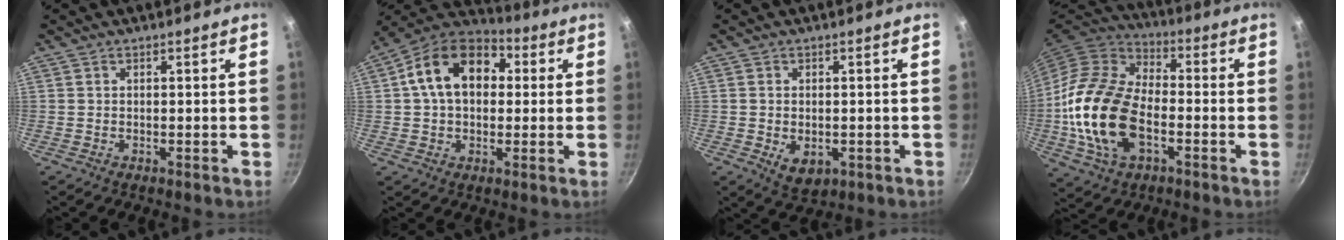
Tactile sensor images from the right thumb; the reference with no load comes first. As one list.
[{"total": 15.9, "force": [2.8, 11.2, 11.0], "torque": [-0.152, 0.031, 0.025]}, {"total": 5.2, "force": [-1.1, 3.5, 3.7], "torque": [-0.049, -0.006, -0.008]}, {"total": 21.0, "force": [-4.2, 12.9, 16.0], "torque": [-0.300, 0.027, -0.086]}]